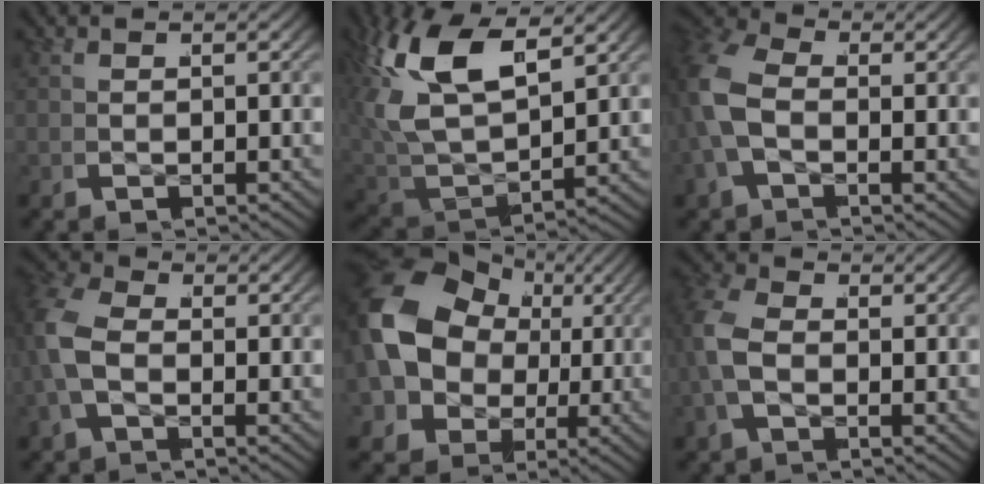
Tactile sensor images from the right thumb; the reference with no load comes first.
{"total": 10.5, "force": [2.2, 6.8, 7.6], "torque": [-0.199, -0.022, 0.053]}
{"total": 6.4, "force": [0.2, 4.8, 4.2], "torque": [-0.117, -0.008, 0.006]}
{"total": 5.7, "force": [0.3, 4.3, 3.8], "torque": [-0.108, -0.007, 0.008]}
{"total": 15.0, "force": [0.6, 11.8, 9.2], "torque": [-0.230, -0.052, 0.027]}
{"total": 5.1, "force": [0.1, 3.9, 3.4], "torque": [-0.103, -0.011, 0.009]}